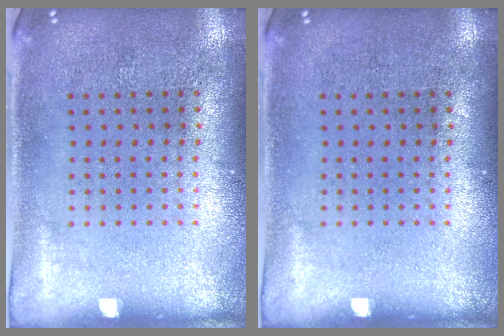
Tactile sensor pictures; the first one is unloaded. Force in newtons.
{"total": 0.0}